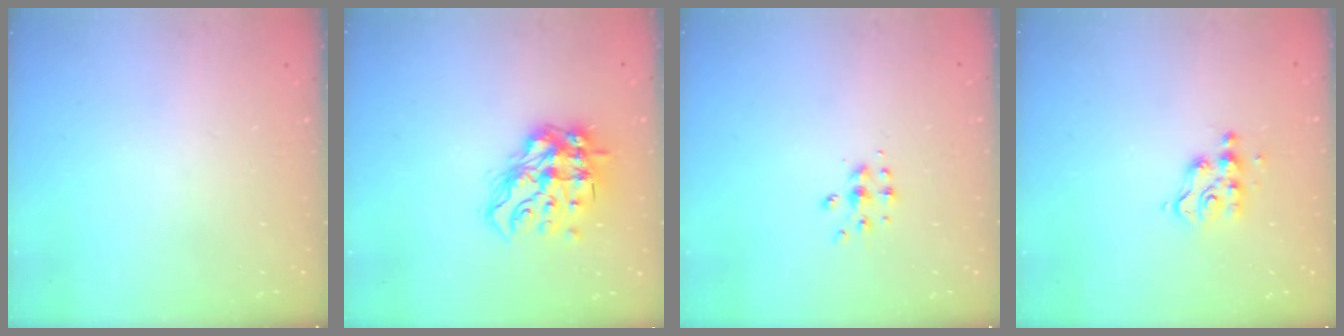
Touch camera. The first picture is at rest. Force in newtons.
{"total": 14.6, "press": 14.5, "slide": 1.7}
{"total": 6.3, "press": 6.3, "slide": 0.5}
{"total": 5.8, "press": 5.8, "slide": 0.0}